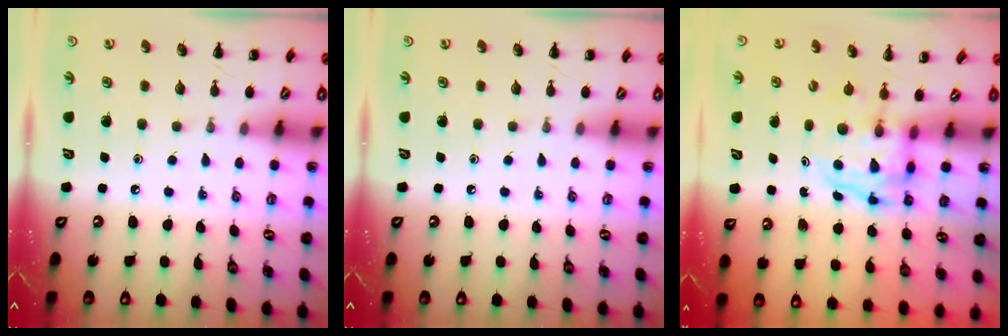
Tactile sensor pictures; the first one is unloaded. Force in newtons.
{"total": 0.0}
{"total": 3.9, "press": 3.9, "slide": 0.7}